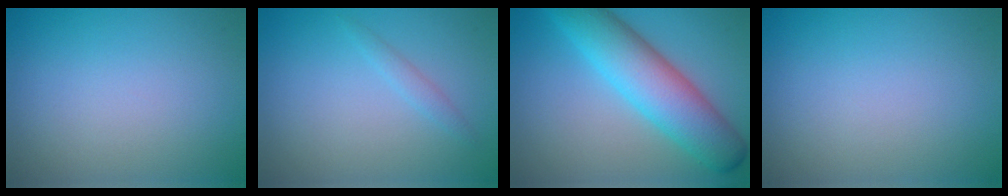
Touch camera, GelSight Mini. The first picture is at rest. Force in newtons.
{"total": 1.0, "press": 1.0, "slide": 0.1}
{"total": 8.0, "press": 8.0, "slide": 0.2}
{"total": 0.0}